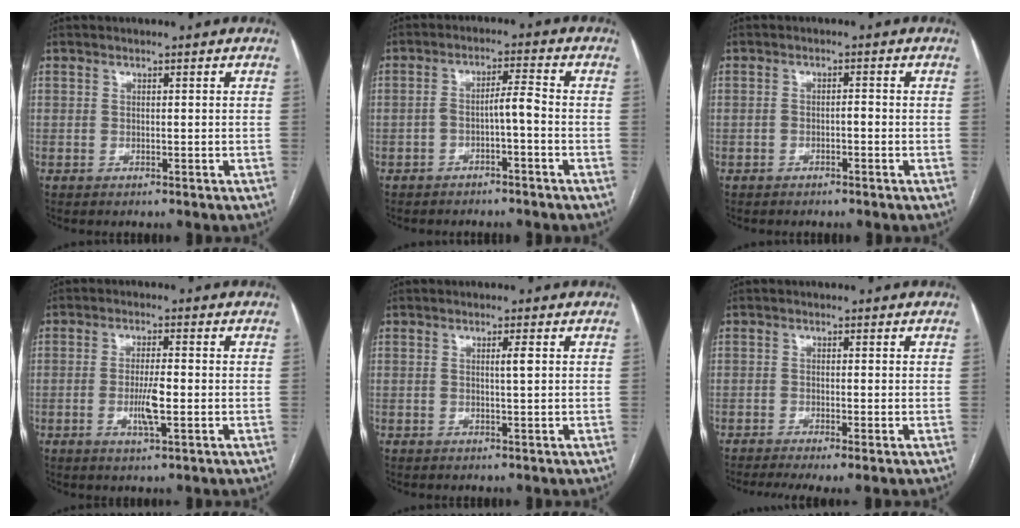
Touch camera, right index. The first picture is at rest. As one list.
[{"total": 3.7, "force": [-1.5, 0.4, 3.3], "torque": [-0.056, 0.017, -0.023]}, {"total": 1.1, "force": [-0.5, 0.4, 0.9], "torque": [-0.014, 0.005, -0.009]}, {"total": 4.7, "force": [-1.0, 0.6, 4.5], "torque": [-0.088, -0.007, -0.016]}, {"total": 1.4, "force": [0.4, -0.2, 1.4], "torque": [-0.024, 0.000, 0.006]}, {"total": 4.6, "force": [-3.0, 0.6, 3.5], "torque": [-0.058, -0.014, -0.051]}]